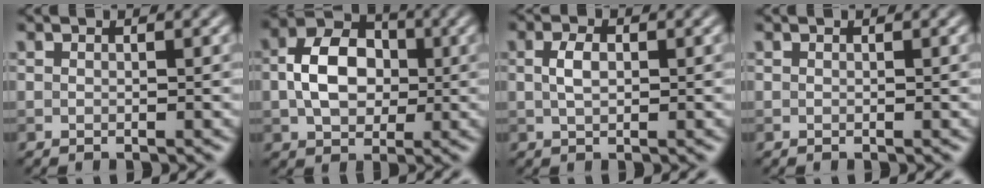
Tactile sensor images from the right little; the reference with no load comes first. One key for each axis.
{"total": 6.2, "fx": -0.1, "fy": 4.5, "fz": 4.4, "tx": -0.078, "ty": 0.011, "tz": -0.004}
{"total": 2.0, "fx": 0.2, "fy": 1.1, "fz": 1.6, "tx": -0.037, "ty": 0.003, "tz": 0.003}
{"total": 0.0}